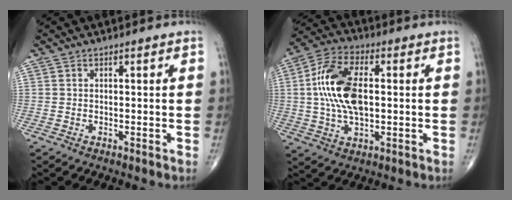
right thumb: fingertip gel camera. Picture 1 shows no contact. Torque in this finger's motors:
{"motor_torque": [1.53, 2.72, 1.81, 0.07, 0.21]}